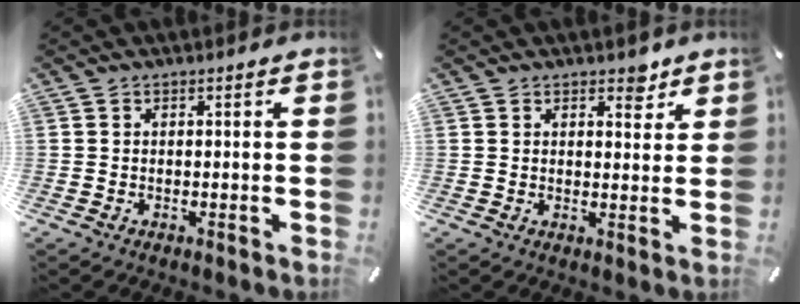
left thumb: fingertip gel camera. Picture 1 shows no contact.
{"total": 3.7, "force": [2.5, 2.2, 1.5], "torque": [0.003, -0.017, 0.036]}